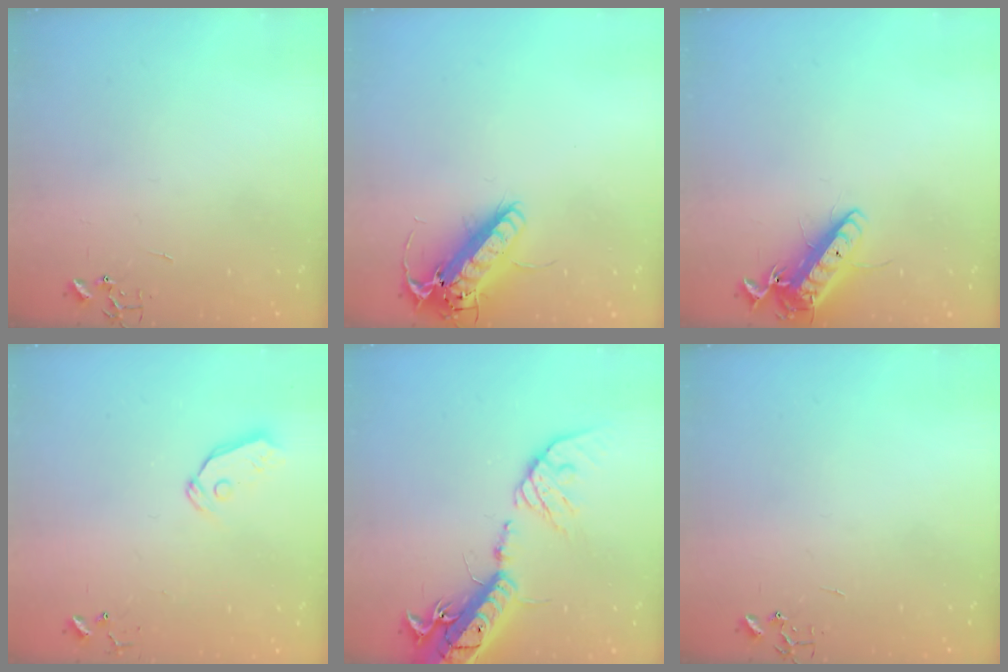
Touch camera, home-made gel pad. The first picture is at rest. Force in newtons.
{"total": 16.2, "press": 15.9, "slide": 3.2}
{"total": 14.0, "press": 13.9, "slide": 2.0}
{"total": 6.0, "press": 6.0, "slide": 0.5}
{"total": 21.1, "press": 20.7, "slide": 4.1}
{"total": 0.0}